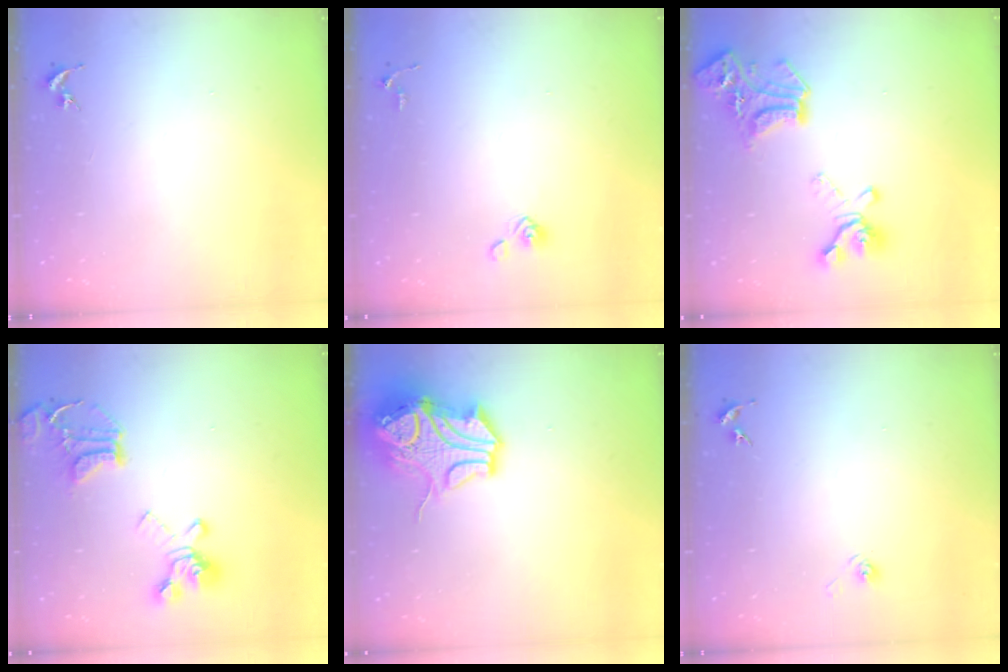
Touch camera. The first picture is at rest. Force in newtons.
{"total": 5.1, "press": 4.6, "slide": 2.2}
{"total": 19.9, "press": 19.9, "slide": 1.2}
{"total": 19.3, "press": 19.2, "slide": 1.8}
{"total": 16.0, "press": 15.9, "slide": 2.1}
{"total": 3.0, "press": 2.5, "slide": 1.7}